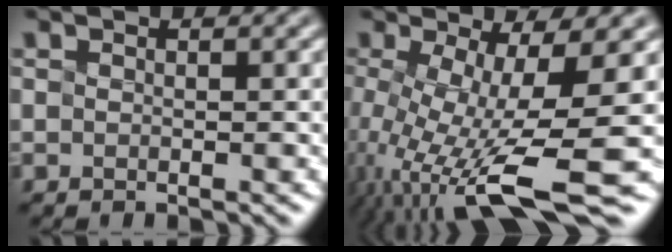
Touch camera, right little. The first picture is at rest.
{"total": 13.0, "force": [-4.7, 2.9, 11.9], "torque": [-0.223, -0.016, -0.053]}